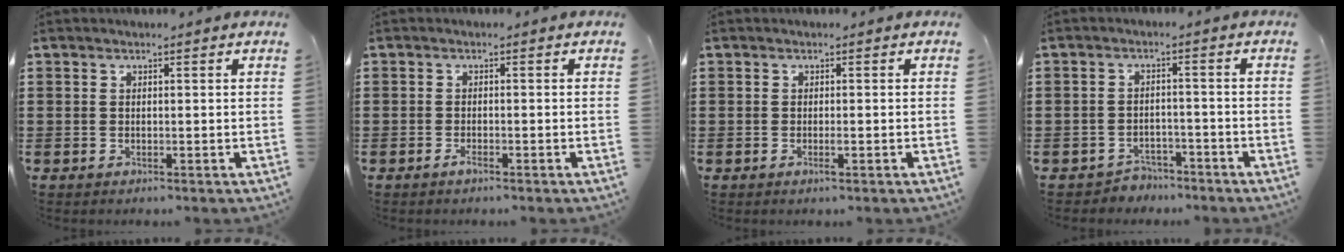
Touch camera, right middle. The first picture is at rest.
{"total": 1.4, "force": [-1.0, 0.3, 0.9], "torque": [-0.025, -0.005, -0.020]}
{"total": 1.3, "force": [-0.4, 0.3, 1.2], "torque": [-0.023, -0.003, -0.007]}
{"total": 2.7, "force": [-2.6, 0.5, -0.3], "torque": [-0.006, 0.001, -0.058]}